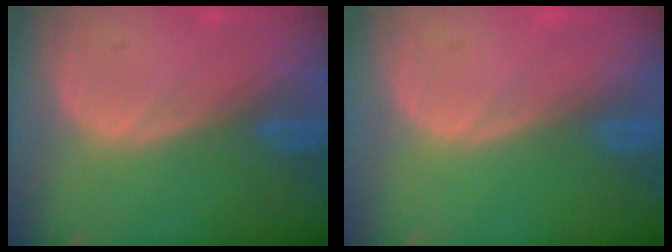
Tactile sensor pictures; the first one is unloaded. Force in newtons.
{"total": 0.0}